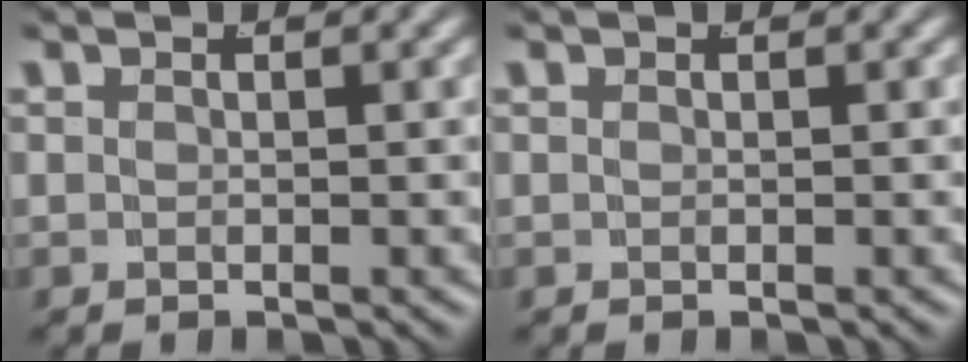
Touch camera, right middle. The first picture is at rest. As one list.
[{"total": 0.0}]